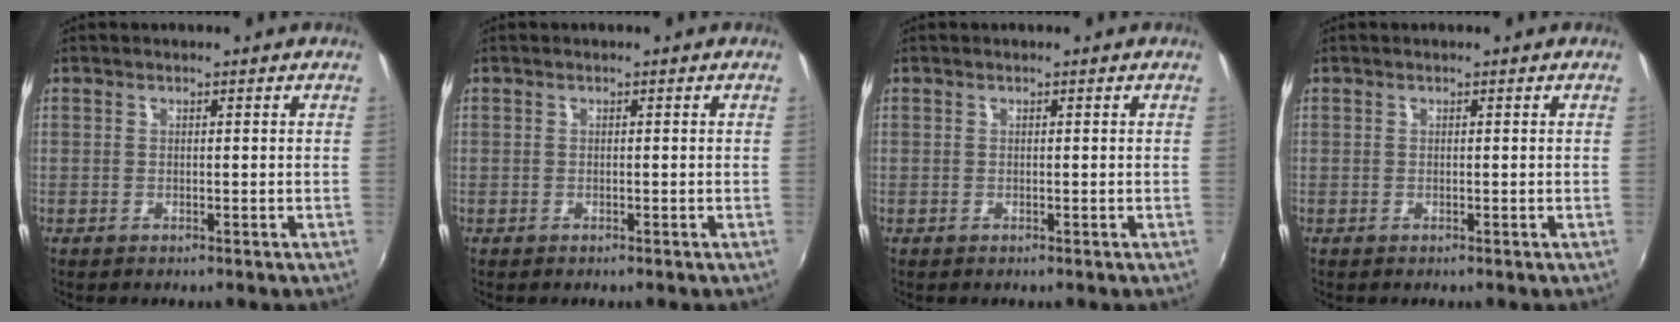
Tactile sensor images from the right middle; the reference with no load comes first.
{"total": 0.0}
{"total": 0.0}
{"total": 0.0}